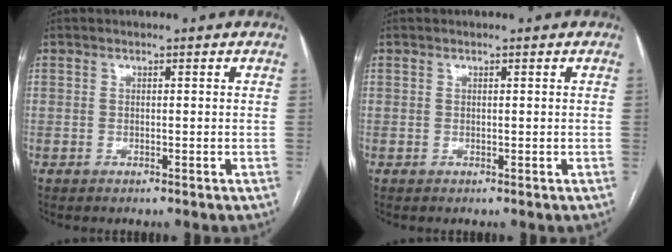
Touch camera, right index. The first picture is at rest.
{"total": 0.0}